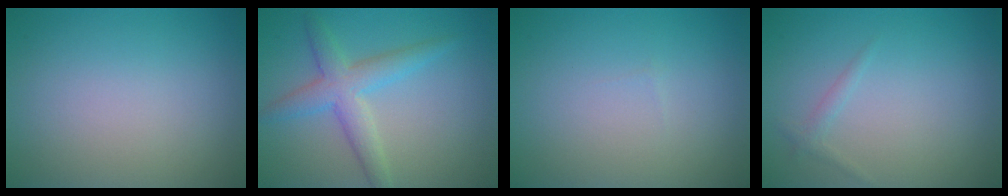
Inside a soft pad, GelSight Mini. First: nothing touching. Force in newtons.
{"total": 3.9, "press": 3.9, "slide": 0.1}
{"total": 0.0}
{"total": 0.9, "press": 0.9, "slide": 0.0}